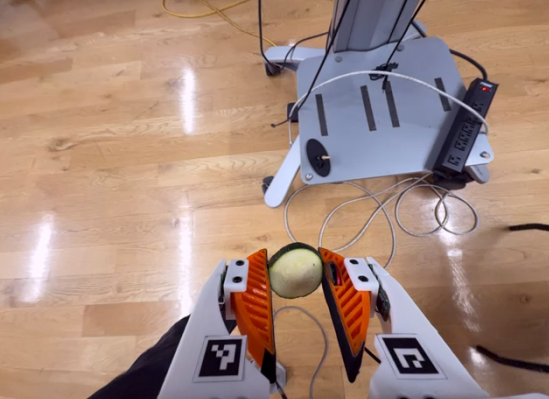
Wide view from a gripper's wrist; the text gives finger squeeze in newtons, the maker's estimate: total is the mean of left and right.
{"total": 7.8, "left": 7.7, "right": 7.9}